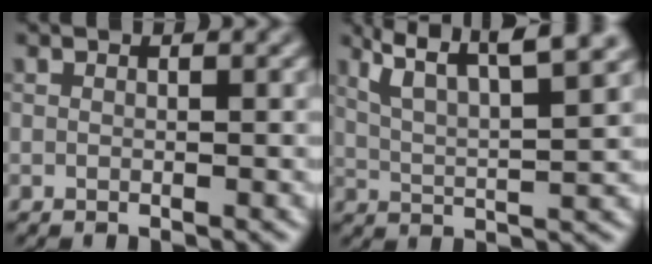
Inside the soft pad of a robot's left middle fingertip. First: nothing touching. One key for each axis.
{"total": 7.4, "fx": 5.1, "fy": 1.8, "fz": 5.0, "tx": -0.086, "ty": 0.023, "tz": 0.070}